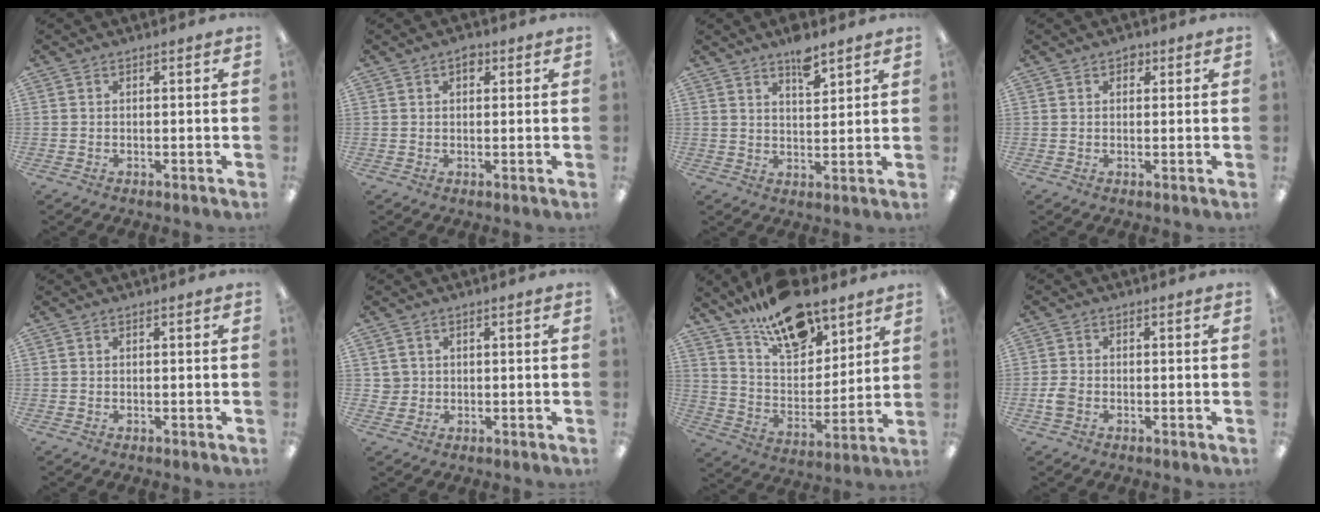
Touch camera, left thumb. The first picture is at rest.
{"total": 2.7, "force": [1.5, 1.5, 1.7], "torque": [-0.012, -0.005, 0.020]}
{"total": 6.6, "force": [5.1, 2.5, 3.4], "torque": [-0.040, -0.034, 0.085]}
{"total": 2.0, "force": [1.3, 1.3, 0.8], "torque": [-0.002, -0.002, 0.019]}
{"total": 0.0}
{"total": 2.4, "force": [0.7, 2.3, 0.0], "torque": [-0.008, 0.004, 0.011]}
{"total": 19.0, "force": [13.8, 9.0, 9.4], "torque": [-0.158, -0.079, 0.243]}
{"total": 2.7, "force": [-1.0, 1.8, 1.6], "torque": [-0.035, 0.003, -0.020]}